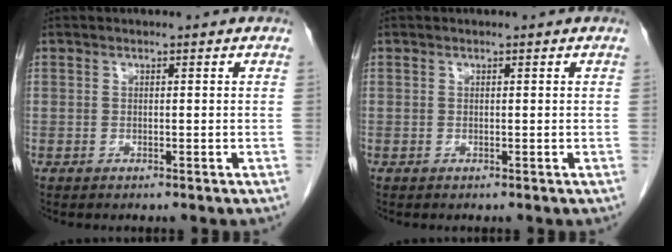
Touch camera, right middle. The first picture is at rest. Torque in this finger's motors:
{"motor_torque": [0.01, -0.01, 0.01, 0.00]}